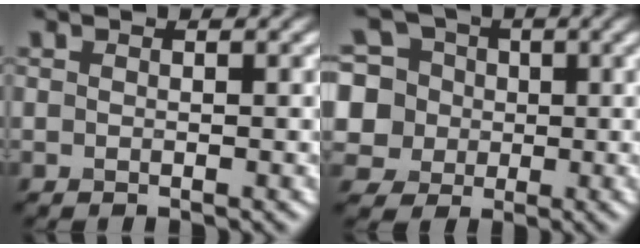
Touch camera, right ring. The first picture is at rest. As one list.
[{"total": 9.0, "force": [1.2, 8.3, 3.2], "torque": [-0.089, 0.037, 0.005]}]